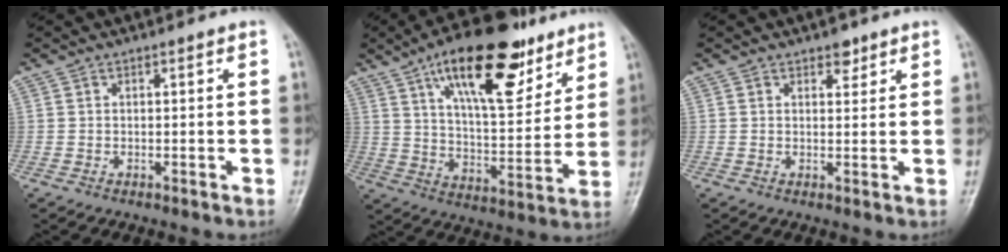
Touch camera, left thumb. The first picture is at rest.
{"total": 21.9, "force": [12.6, 8.9, 15.6], "torque": [-0.210, -0.045, 0.208]}
{"total": 2.3, "force": [1.6, 1.3, 0.9], "torque": [0.003, -0.008, 0.020]}